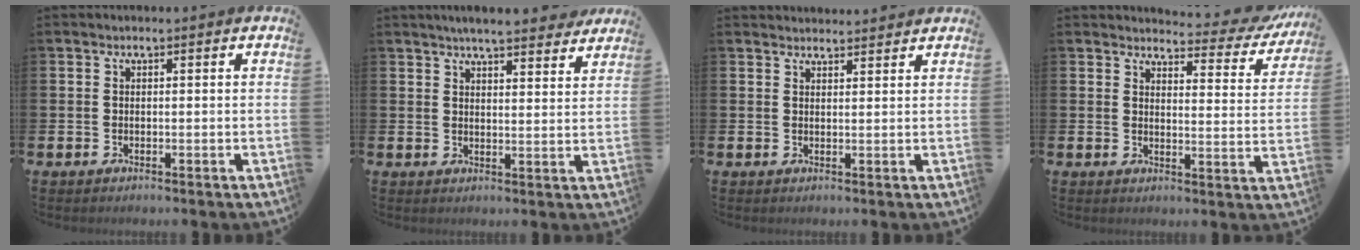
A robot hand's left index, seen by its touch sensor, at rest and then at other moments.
{"total": 5.5, "force": [5.3, 0.3, 1.5], "torque": [-0.030, -0.028, 0.093]}
{"total": 2.2, "force": [2.1, 0.3, -0.2], "torque": [0.005, -0.013, 0.038]}
{"total": 3.3, "force": [3.1, 1.0, 0.7], "torque": [-0.017, -0.031, 0.046]}